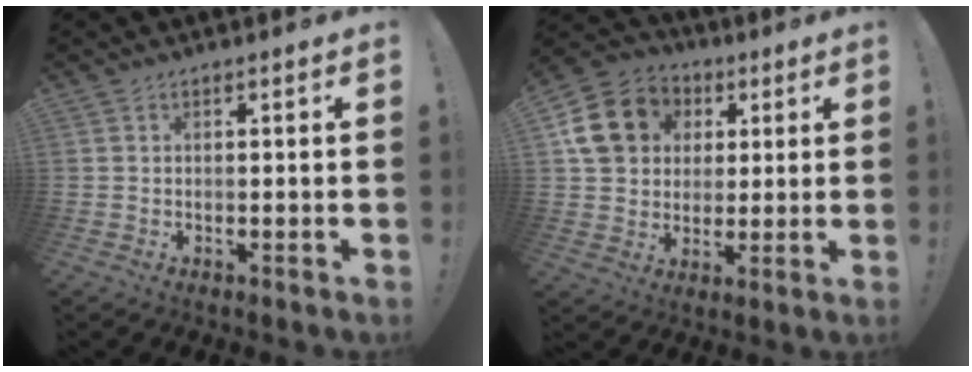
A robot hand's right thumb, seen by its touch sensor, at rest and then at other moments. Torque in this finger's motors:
{"motor_torque": [0.39, 0.38, 0.83, 0.47, 0.21]}